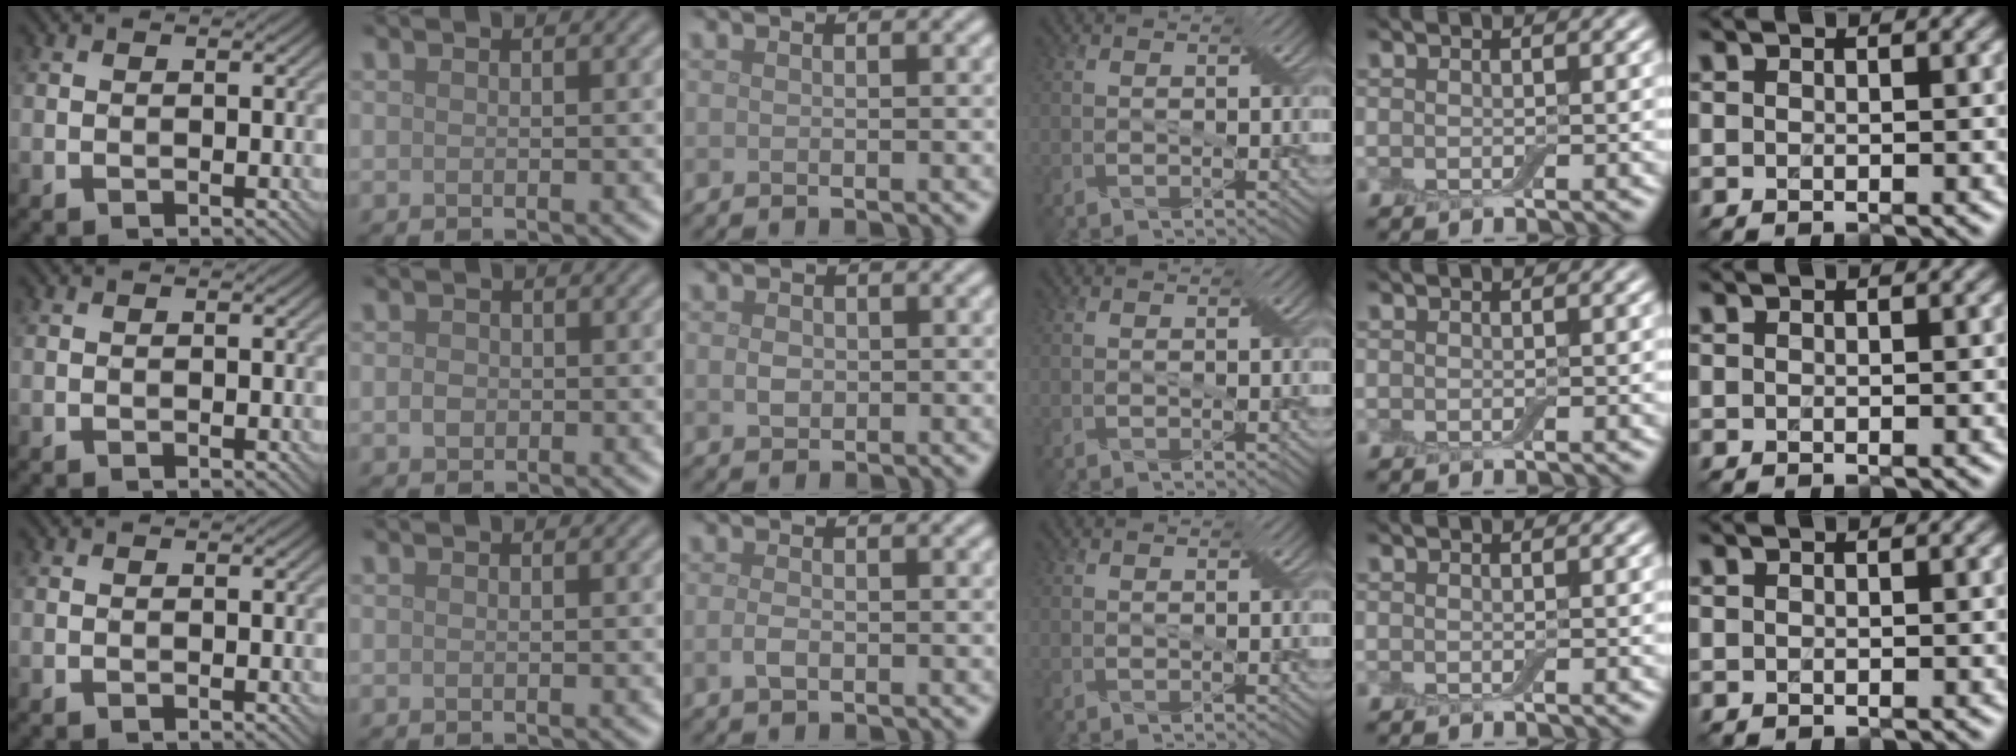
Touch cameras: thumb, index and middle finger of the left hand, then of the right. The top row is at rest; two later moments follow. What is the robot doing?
{"motion": "fold", "object": "apron"}